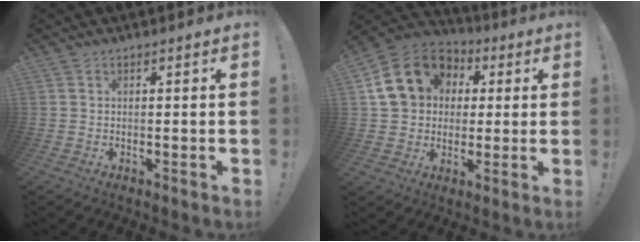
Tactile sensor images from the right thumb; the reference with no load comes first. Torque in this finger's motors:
{"motor_torque": [0.92, 2.00, 1.04, 0.15, 0.07]}